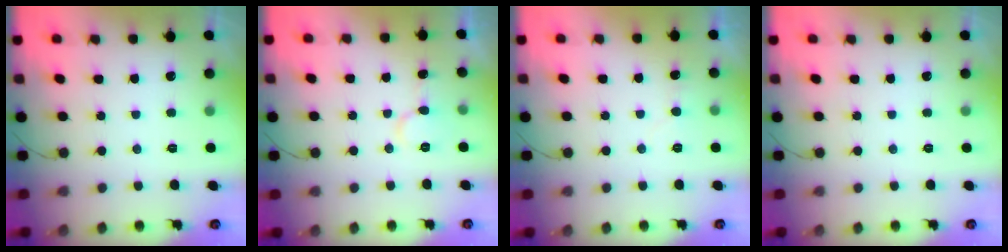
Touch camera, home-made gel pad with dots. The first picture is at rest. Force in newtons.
{"total": 7.4, "press": 7.4, "slide": 0.5}
{"total": 5.3, "press": 5.3, "slide": 0.5}
{"total": 0.0}